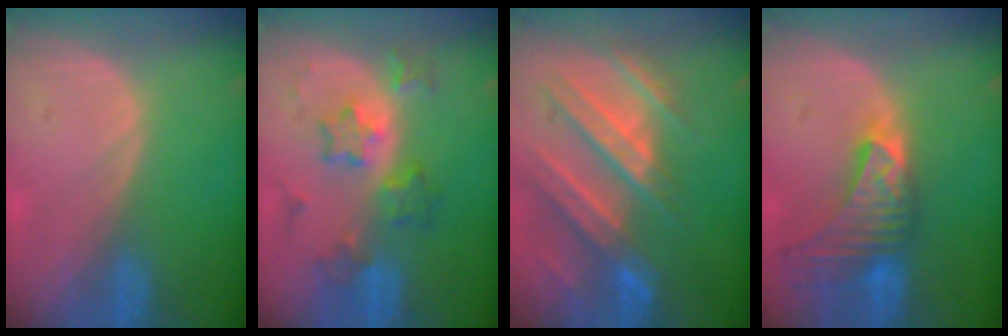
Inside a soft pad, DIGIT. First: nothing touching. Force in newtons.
{"total": 6.5, "press": 6.5, "slide": 0.2}
{"total": 10.9, "press": 9.8, "slide": 4.9}
{"total": 9.1, "press": 8.2, "slide": 3.9}